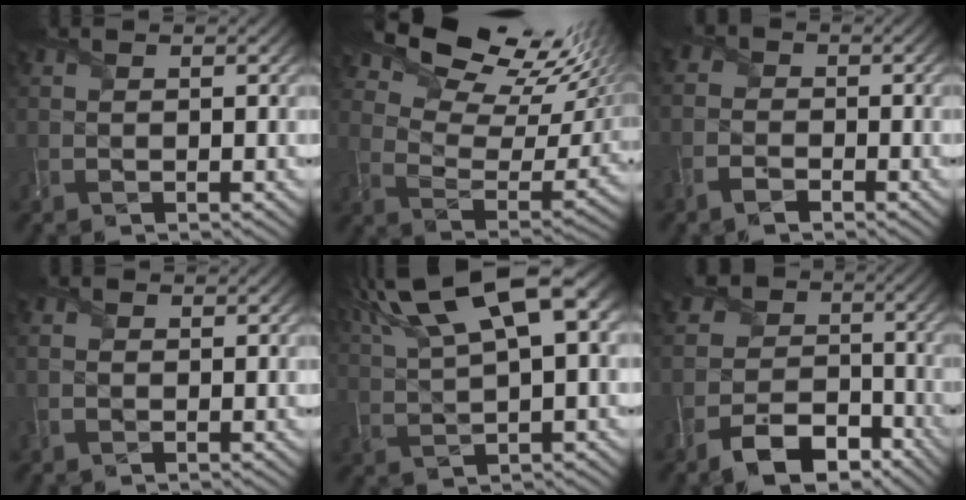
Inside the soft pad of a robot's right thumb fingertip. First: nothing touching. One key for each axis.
{"total": 17.2, "fx": 12.2, "fy": 7.2, "fz": 9.8, "tx": -0.202, "ty": 0.028, "tz": 0.168}
{"total": 3.4, "fx": -2.1, "fy": 2.2, "fz": 1.5, "tx": -0.030, "ty": -0.006, "tz": -0.052}
{"total": 1.8, "fx": -0.5, "fy": 1.5, "fz": 0.9, "tx": -0.025, "ty": -0.004, "tz": -0.011}
{"total": 14.2, "fx": 7.1, "fy": 4.6, "fz": 11.4, "tx": -0.250, "ty": 0.021, "tz": 0.134}
{"total": 10.1, "fx": -5.9, "fy": 6.7, "fz": 4.6, "tx": -0.084, "ty": -0.027, "tz": -0.115}